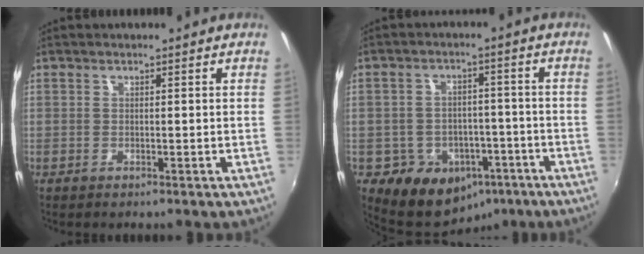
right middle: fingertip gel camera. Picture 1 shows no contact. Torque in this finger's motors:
{"motor_torque": [0.31, -0.63, 0.10, 0.02]}